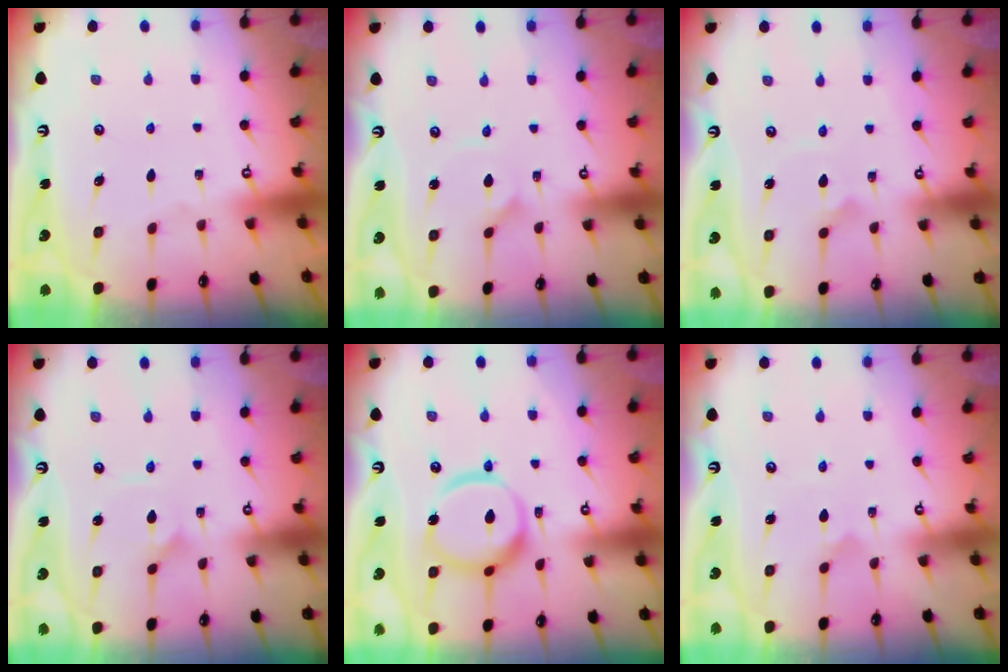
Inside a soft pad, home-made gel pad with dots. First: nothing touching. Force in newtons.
{"total": 1.0, "press": 1.0, "slide": 0.2}
{"total": 2.2, "press": 2.2, "slide": 0.1}
{"total": 1.5, "press": 1.5, "slide": 0.0}
{"total": 15.5, "press": 15.4, "slide": 1.7}
{"total": 2.4, "press": 2.4, "slide": 0.2}